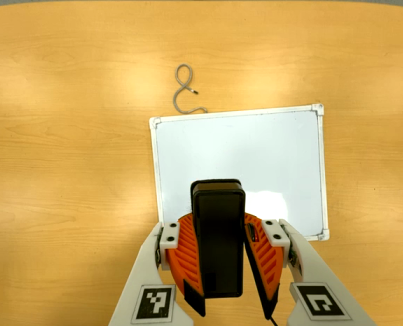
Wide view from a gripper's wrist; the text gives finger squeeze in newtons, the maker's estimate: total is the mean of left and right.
{"total": 11.1, "left": 10.2, "right": 12.0}